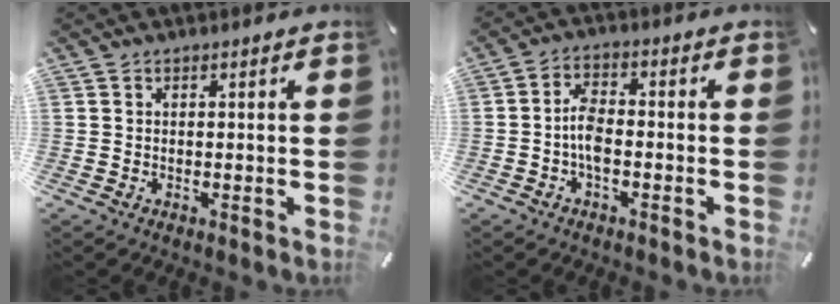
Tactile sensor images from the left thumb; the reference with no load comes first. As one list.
[{"total": 5.1, "force": [-1.7, 2.5, 4.2], "torque": [-0.085, 0.009, -0.033]}]